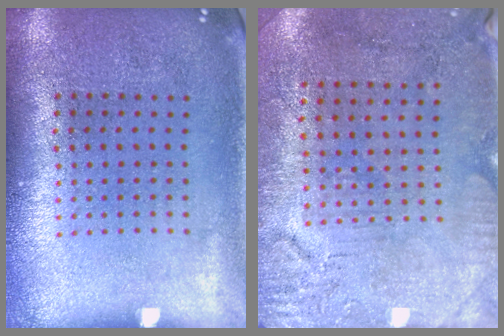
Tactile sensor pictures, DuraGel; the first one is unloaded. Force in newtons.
{"total": 3.2, "press": 2.6, "slide": 1.8}